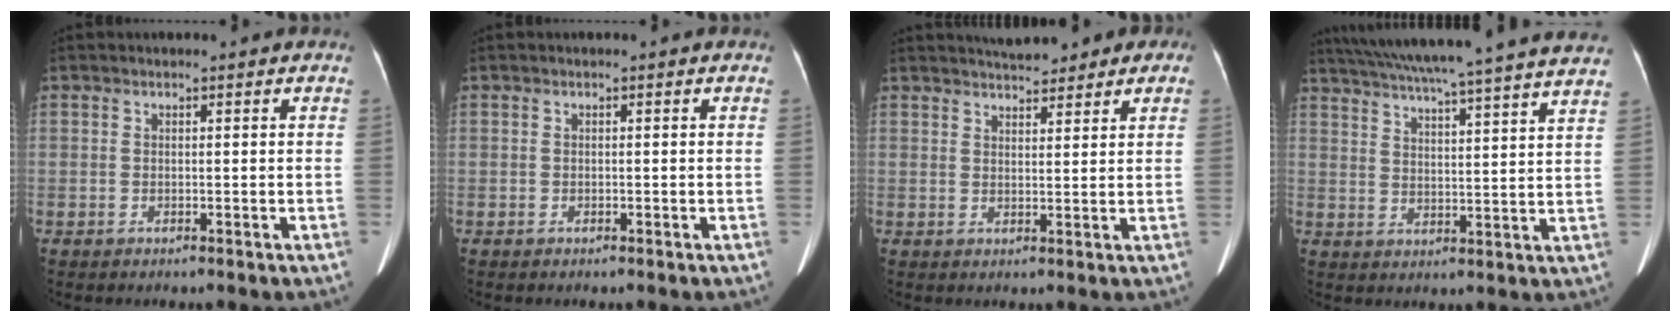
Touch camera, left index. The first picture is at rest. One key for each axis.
{"total": 0.0}
{"total": 6.6, "fx": 5.6, "fy": 2.0, "fz": 2.8, "tx": -0.035, "ty": 0.019, "tz": 0.076}
{"total": 28.5, "fx": 25.5, "fy": -0.2, "fz": 12.6, "tx": -0.213, "ty": -0.016, "tz": 0.331}